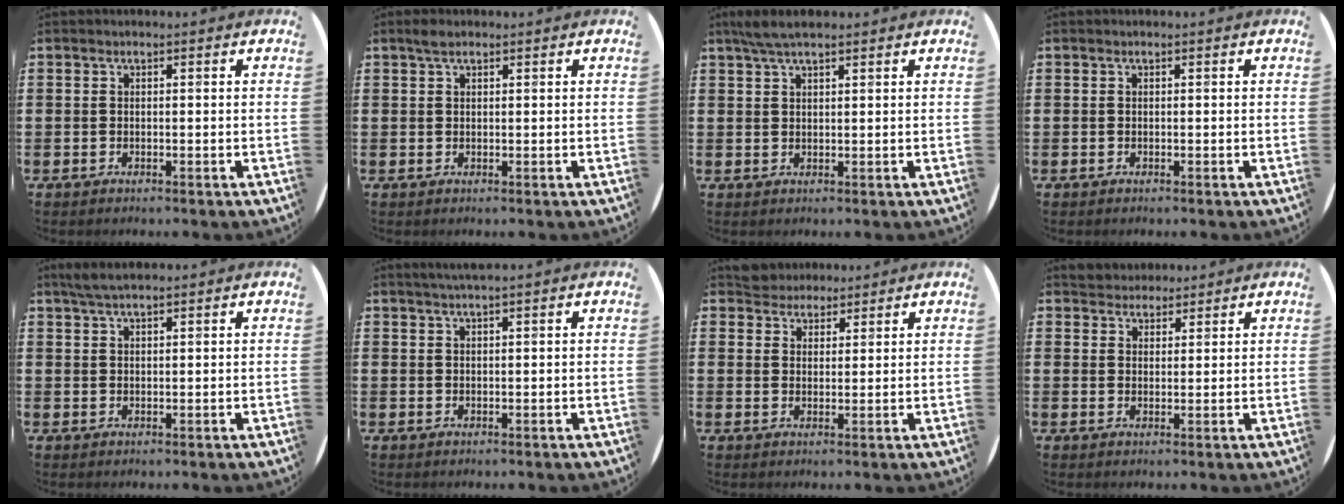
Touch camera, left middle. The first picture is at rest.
{"total": 1.4, "force": [1.0, 0.6, 0.7], "torque": [-0.016, 0.005, 0.018]}
{"total": 3.2, "force": [2.4, 0.6, 2.0], "torque": [-0.045, 0.006, 0.044]}
{"total": 0.0}
{"total": 2.3, "force": [1.9, 0.3, 1.2], "torque": [-0.027, 0.004, 0.034]}
{"total": 1.4, "force": [1.1, -0.2, 0.8], "torque": [-0.014, 0.001, 0.020]}
{"total": 3.6, "force": [3.4, 1.1, -0.2], "torque": [-0.006, -0.002, 0.067]}
{"total": 2.8, "force": [2.7, 0.8, -0.2], "torque": [-0.003, -0.002, 0.053]}